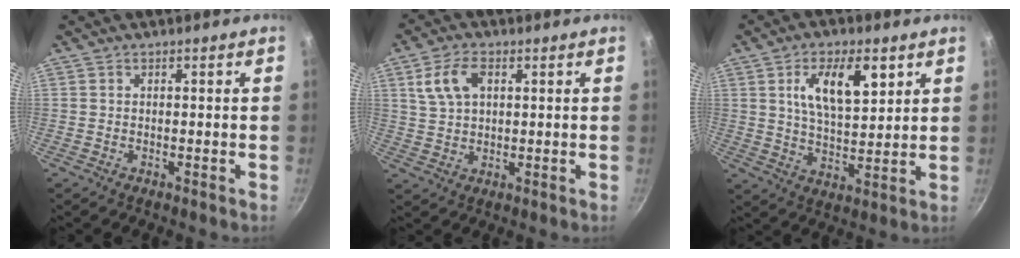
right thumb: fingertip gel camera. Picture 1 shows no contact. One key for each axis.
{"total": 7.2, "fx": 2.5, "fy": 4.3, "fz": 5.1, "tx": -0.100, "ty": 0.004, "tz": 0.052}
{"total": 11.9, "fx": 4.7, "fy": 5.6, "fz": 9.4, "tx": -0.143, "ty": -0.018, "tz": 0.087}